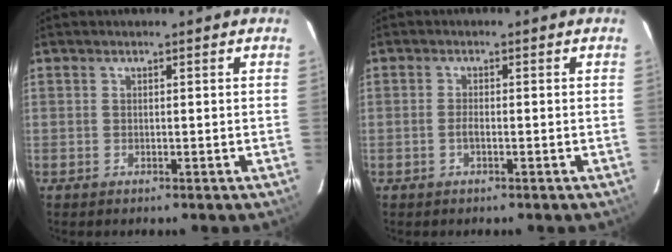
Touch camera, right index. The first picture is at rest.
{"total": 1.2, "force": [-0.5, 0.3, 1.1], "torque": [-0.022, 0.002, -0.010]}